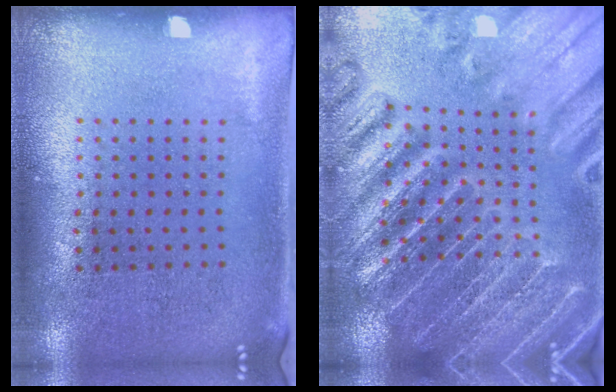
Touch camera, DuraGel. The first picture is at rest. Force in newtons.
{"total": 4.4, "press": 4.0, "slide": 1.7}